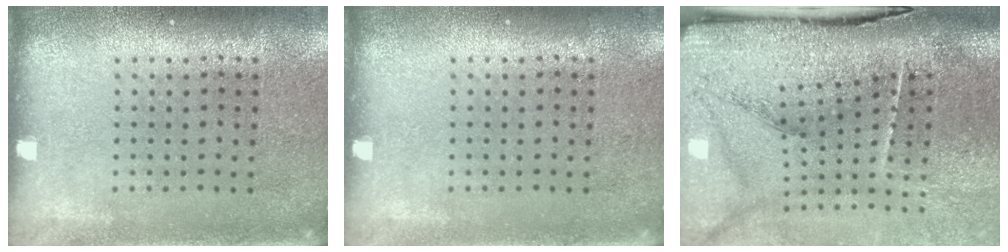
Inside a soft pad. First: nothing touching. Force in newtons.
{"total": 0.0}
{"total": 4.9, "press": 3.8, "slide": 3.1}